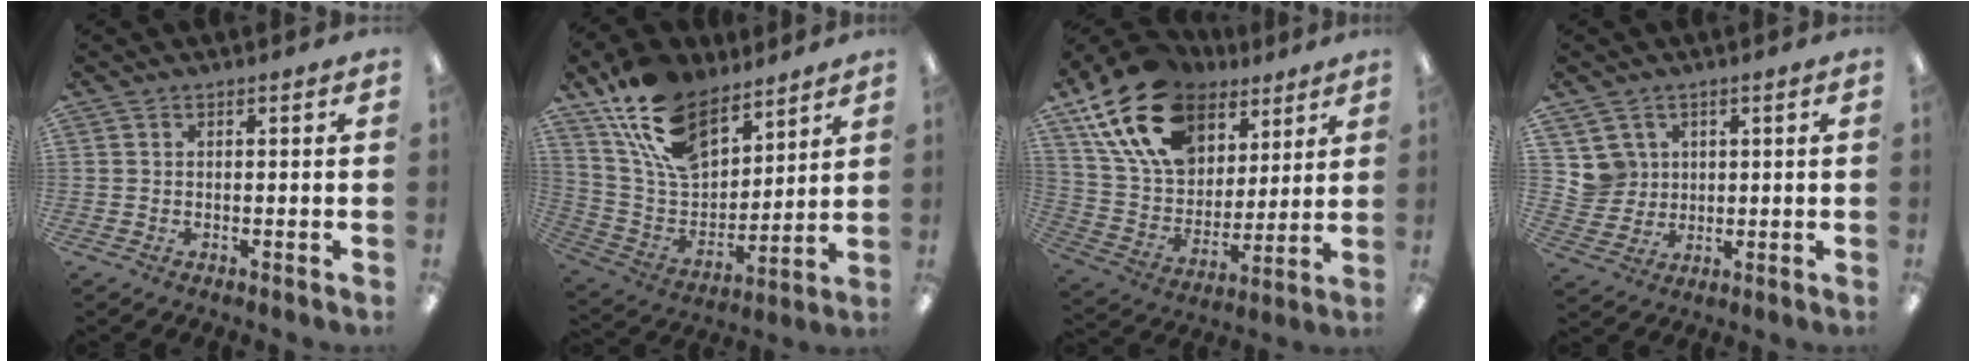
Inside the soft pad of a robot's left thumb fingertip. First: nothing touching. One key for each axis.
{"total": 18.7, "fx": 12.9, "fy": 9.6, "fz": 9.5, "tx": -0.199, "ty": -0.058, "tz": 0.242}
{"total": 21.0, "fx": 11.9, "fy": 13.6, "fz": 10.8, "tx": -0.216, "ty": -0.037, "tz": 0.221}
{"total": 6.0, "fx": 2.6, "fy": 5.4, "fz": -0.3, "tx": 0.002, "ty": -0.005, "tz": 0.049}